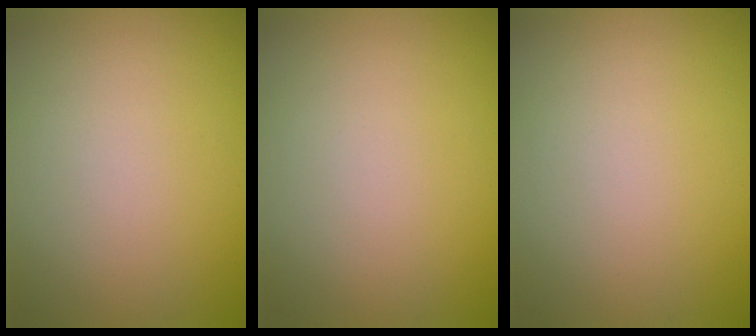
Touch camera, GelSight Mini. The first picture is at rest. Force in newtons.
{"total": 0.0}
{"total": 0.0}